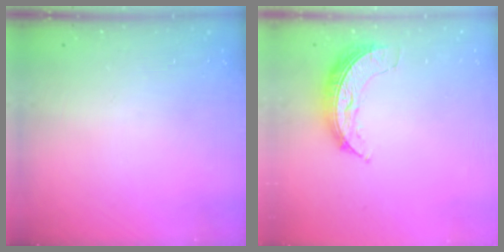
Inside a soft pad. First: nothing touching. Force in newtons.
{"total": 8.3, "press": 8.3, "slide": 0.5}